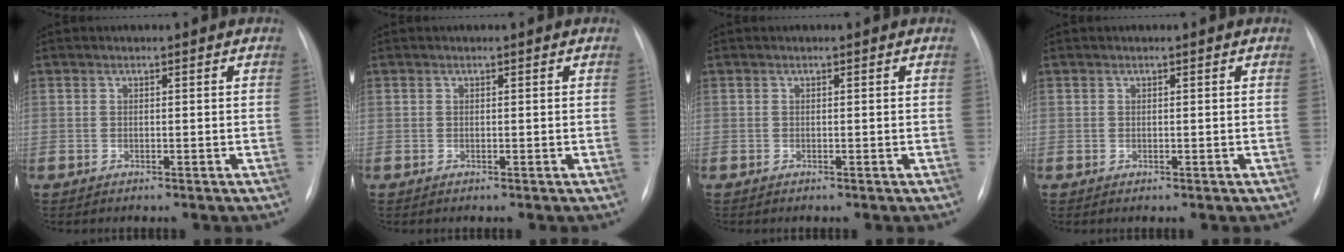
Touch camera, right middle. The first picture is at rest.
{"total": 0.0}
{"total": 0.0}
{"total": 0.0}